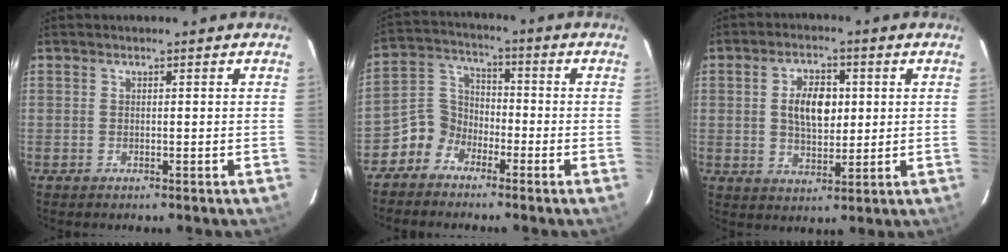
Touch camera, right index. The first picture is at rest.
{"total": 6.4, "force": [-4.1, 4.8, 0.9], "torque": [-0.023, 0.033, -0.096]}
{"total": 8.0, "force": [1.2, 4.5, 6.5], "torque": [-0.116, 0.011, 0.026]}